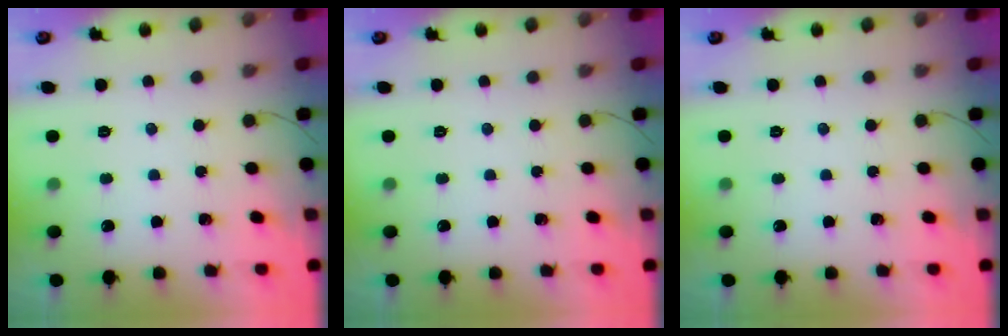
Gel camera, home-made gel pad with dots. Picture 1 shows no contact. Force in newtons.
{"total": 0.0}
{"total": 0.0}